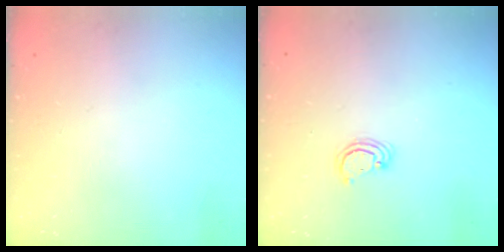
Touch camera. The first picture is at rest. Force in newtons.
{"total": 3.0, "press": 2.9, "slide": 0.3}